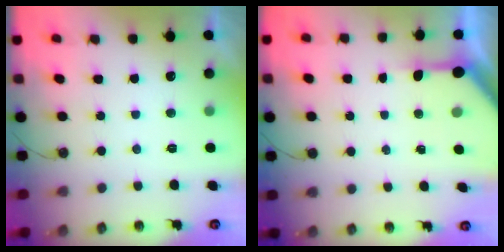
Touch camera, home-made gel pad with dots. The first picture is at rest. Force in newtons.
{"total": 4.8, "press": 4.8, "slide": 0.5}